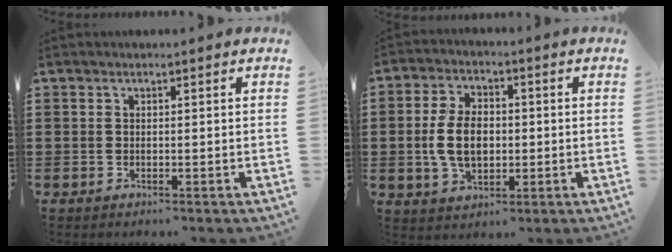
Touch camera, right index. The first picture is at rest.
{"total": 7.9, "force": [-0.4, 4.9, 6.1], "torque": [-0.144, 0.006, -0.014]}